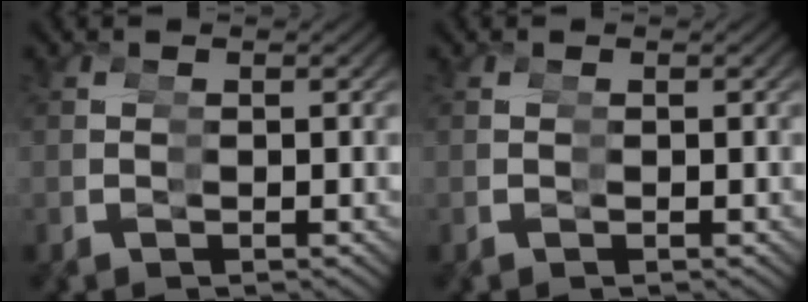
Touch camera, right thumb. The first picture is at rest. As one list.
[{"total": 0.0}]